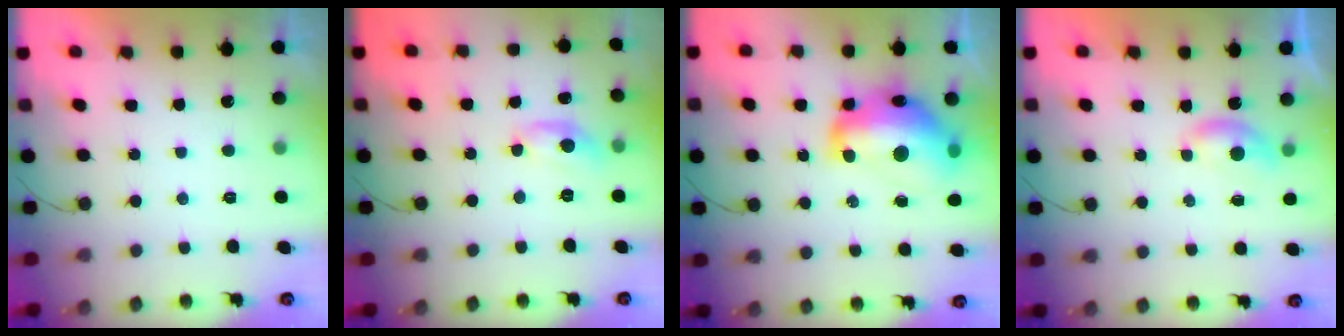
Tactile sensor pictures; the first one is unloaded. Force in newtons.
{"total": 7.5, "press": 7.4, "slide": 0.4}
{"total": 19.6, "press": 19.6, "slide": 1.4}
{"total": 3.8, "press": 3.8, "slide": 0.4}